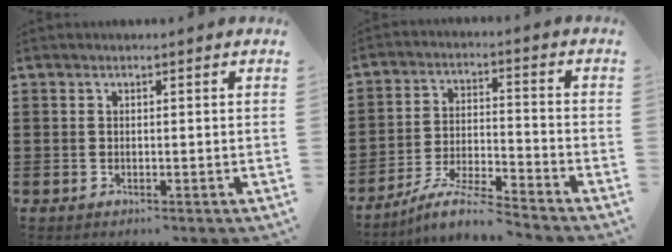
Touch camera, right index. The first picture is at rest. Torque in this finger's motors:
{"motor_torque": [1.18, 0.96, -1.05, -0.21]}